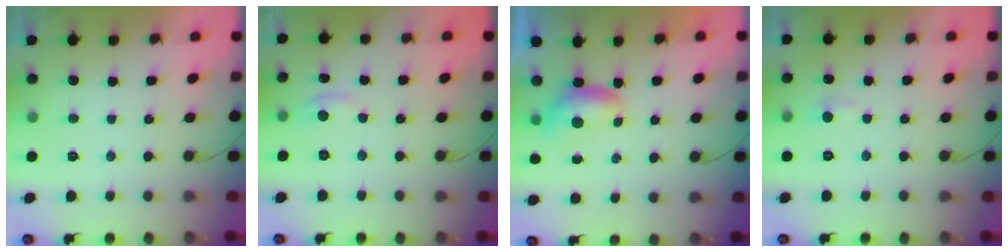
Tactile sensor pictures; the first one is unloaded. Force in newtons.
{"total": 3.6, "press": 3.6, "slide": 0.5}
{"total": 5.2, "press": 5.2, "slide": 0.7}
{"total": 4.1, "press": 4.1, "slide": 0.6}